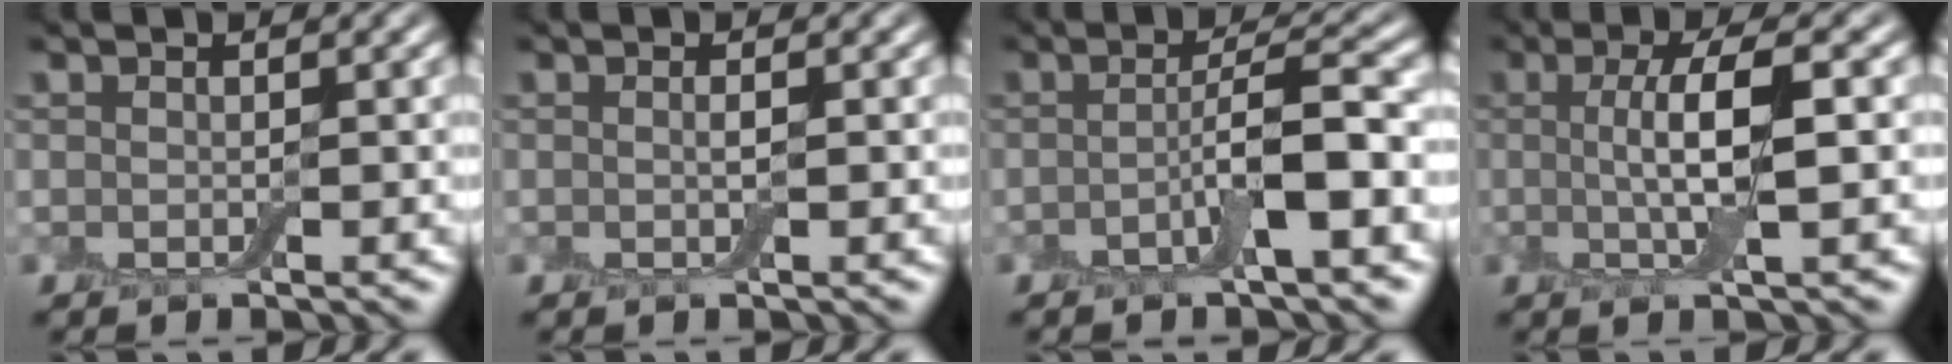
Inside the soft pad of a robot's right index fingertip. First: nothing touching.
{"total": 0.7, "force": [0.0, 0.1, 0.7], "torque": [-0.012, 0.000, -0.001]}
{"total": 4.3, "force": [-1.3, 0.6, 4.0], "torque": [-0.069, 0.012, -0.034]}
{"total": 5.4, "force": [0.2, 1.2, 5.2], "torque": [-0.099, 0.003, 0.002]}